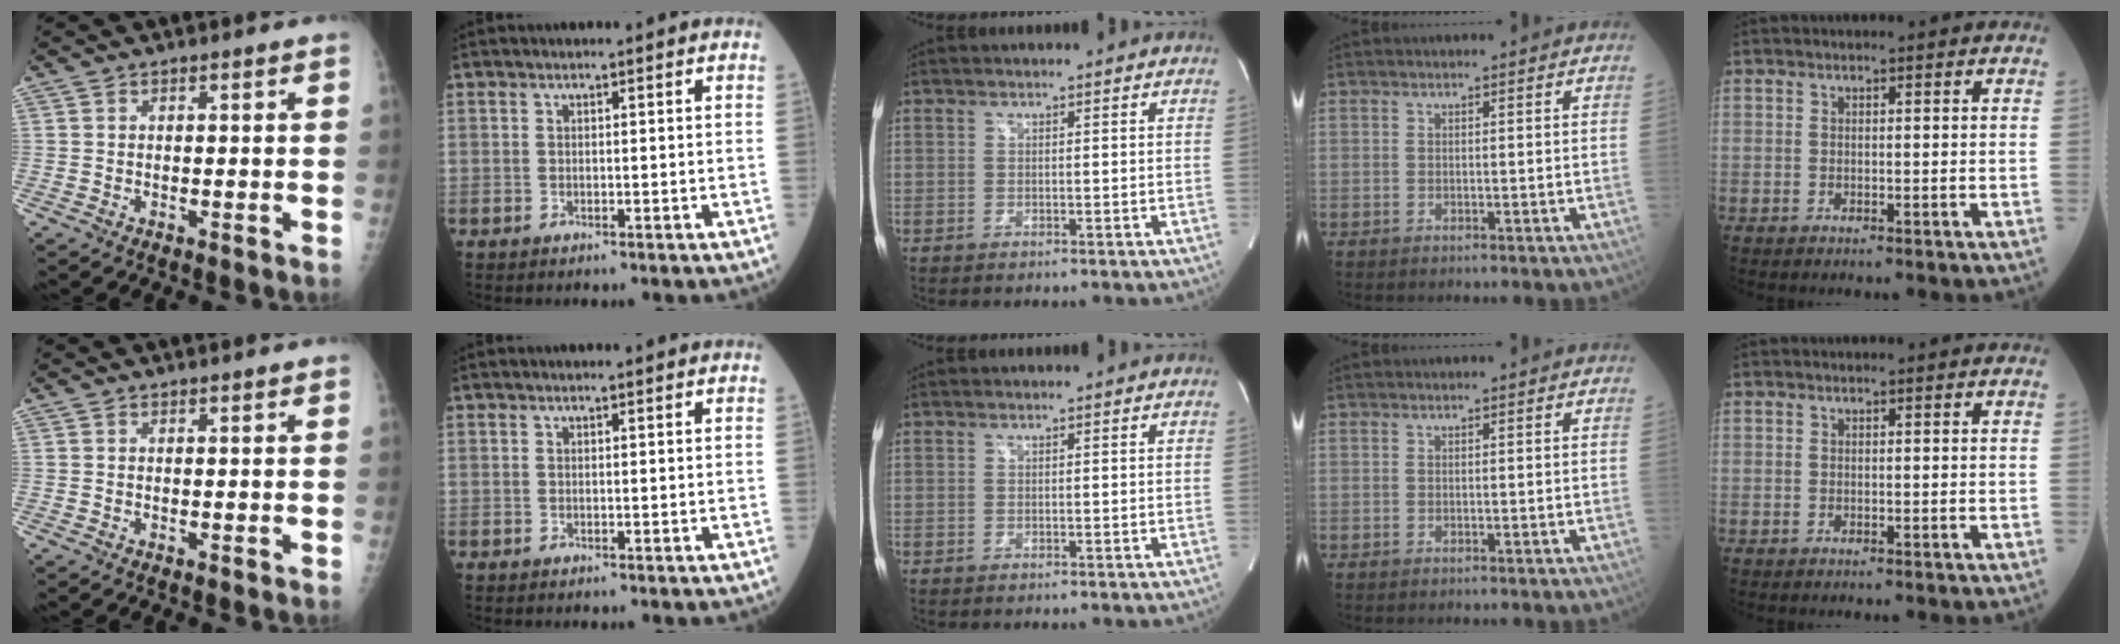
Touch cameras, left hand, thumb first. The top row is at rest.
{"thumb": {"total": 0.8, "force": [0.7, 0.1, 0.3], "torque": [-0.003, 0.001, 0.011]}, "index": {"total": 1.3, "force": [1.2, 0.0, 0.4], "torque": [-0.008, 0.004, 0.015]}}